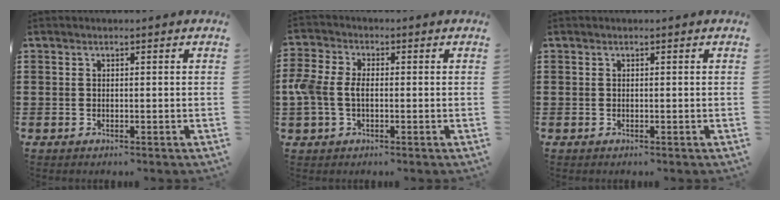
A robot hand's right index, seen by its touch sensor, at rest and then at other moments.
{"total": 4.8, "force": [-0.7, 3.2, 3.5], "torque": [-0.105, -0.005, -0.024]}
{"total": 0.0}